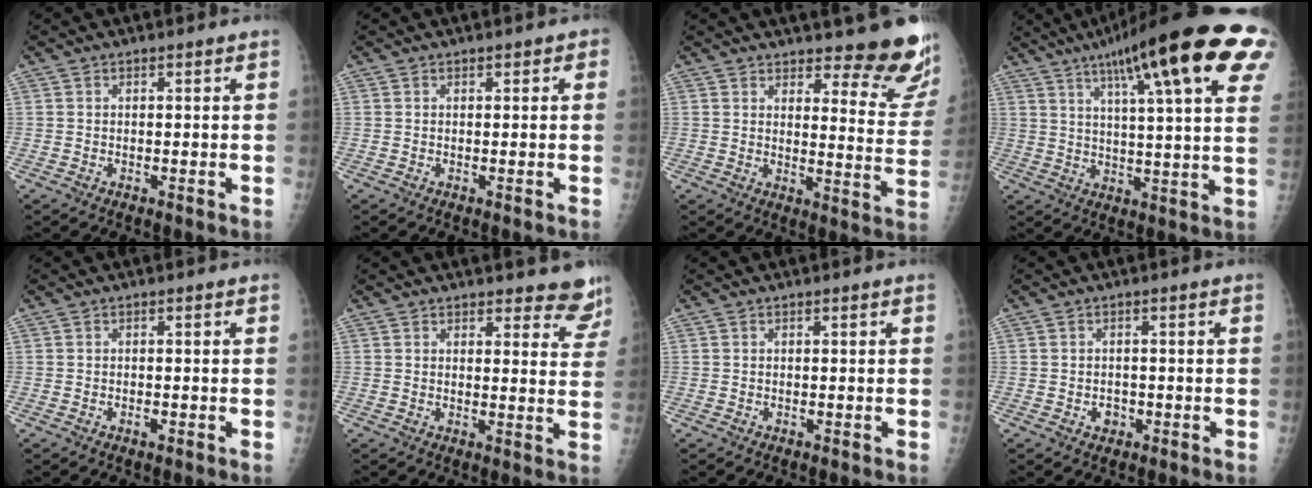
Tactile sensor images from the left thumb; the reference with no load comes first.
{"total": 1.2, "force": [0.5, 0.9, 0.7], "torque": [0.006, 0.002, 0.001]}
{"total": 14.1, "force": [12.1, 3.5, 6.2], "torque": [-0.032, -0.109, 0.135]}
{"total": 26.6, "force": [13.7, 4.8, 22.3], "torque": [-0.300, -0.006, 0.187]}
{"total": 0.8, "force": [-0.4, 0.4, 0.5], "torque": [-0.009, 0.000, -0.007]}
{"total": 8.0, "force": [7.5, 2.5, 1.3], "torque": [0.033, -0.047, 0.063]}
{"total": 0.0}
{"total": 2.0, "force": [-0.7, 1.7, 0.8], "torque": [-0.002, 0.005, -0.008]}